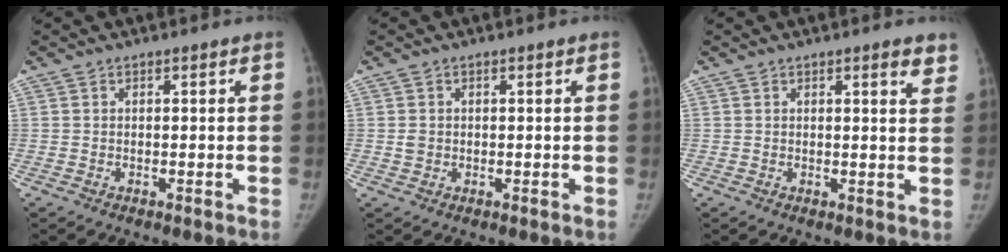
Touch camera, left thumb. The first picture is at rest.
{"total": 1.3, "force": [0.0, 1.1, 0.6], "torque": [-0.005, 0.001, 0.005]}
{"total": 3.5, "force": [2.4, 0.7, 2.3], "torque": [-0.017, -0.011, 0.027]}